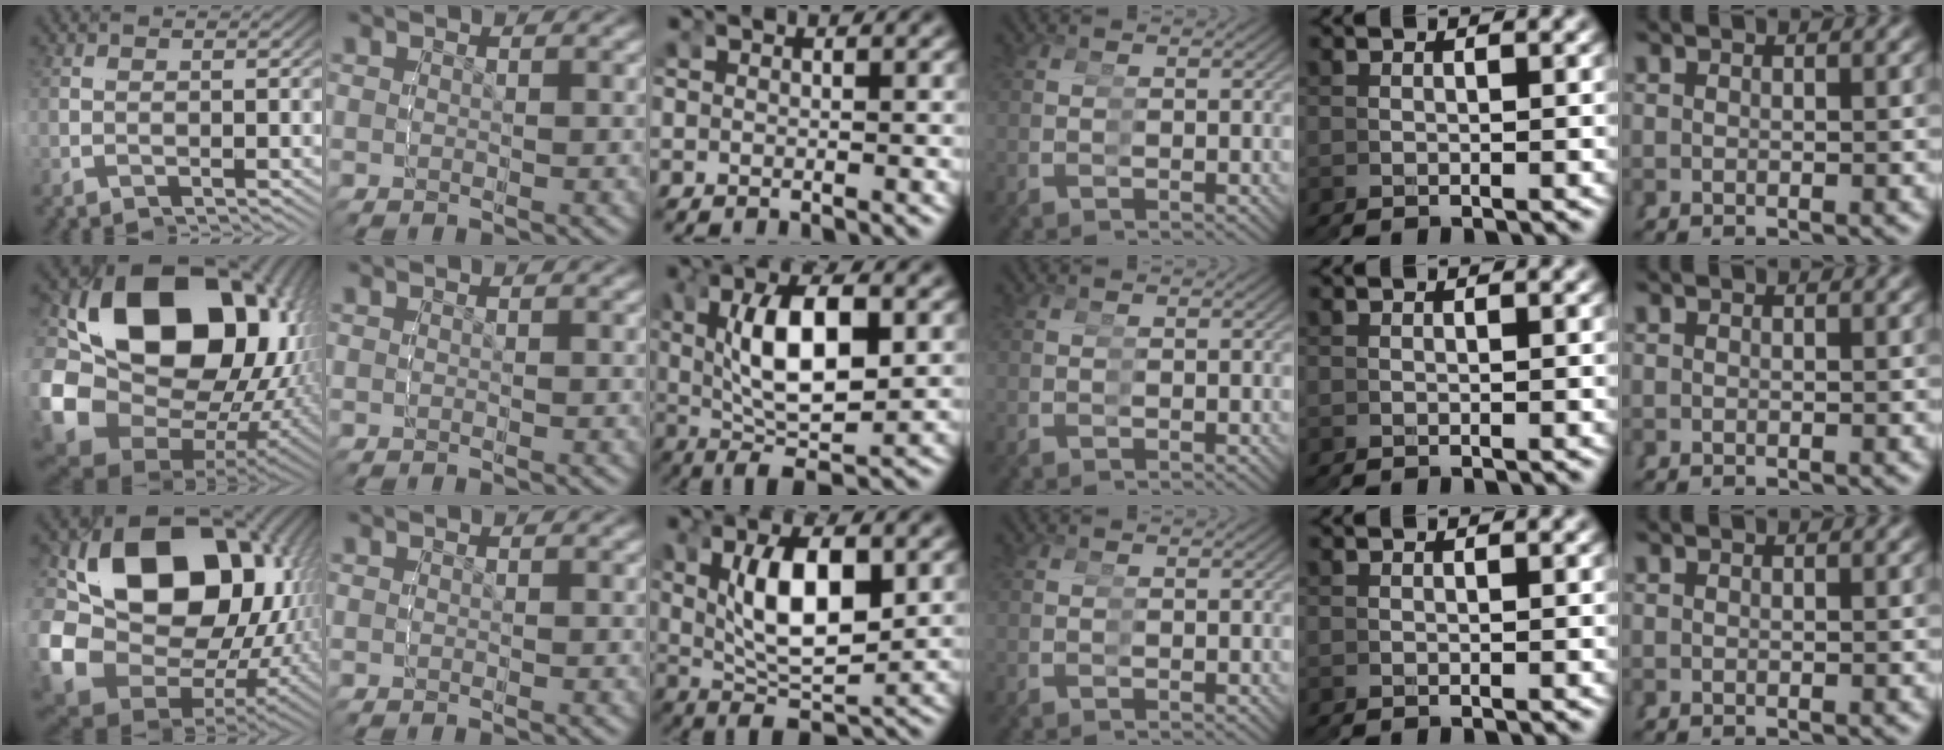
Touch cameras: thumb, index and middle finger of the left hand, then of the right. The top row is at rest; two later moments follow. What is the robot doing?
{"motion": "grasp_and_lifting", "object": "glue stick"}